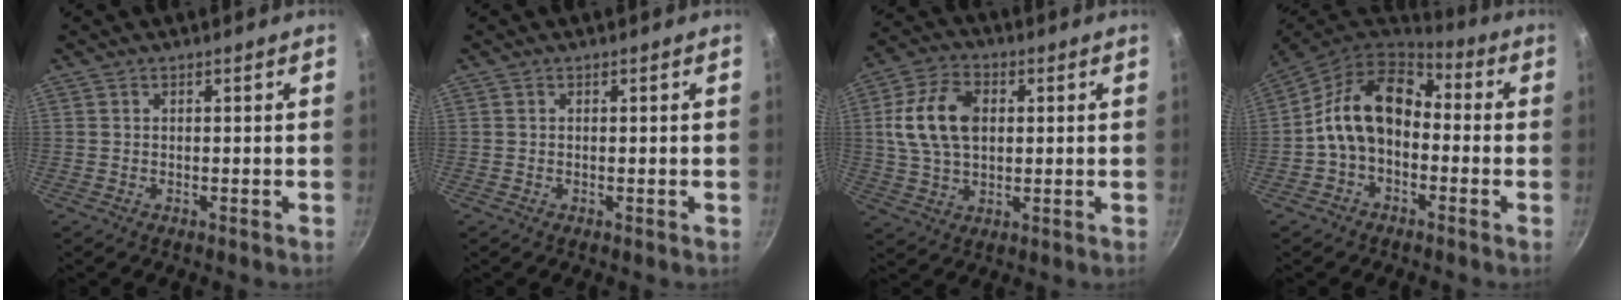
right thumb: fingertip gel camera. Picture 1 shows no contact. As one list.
[{"total": 0.0}, {"total": 12.8, "force": [2.0, 8.5, 9.3], "torque": [-0.160, 0.010, 0.031]}, {"total": 14.2, "force": [-0.9, 10.0, 10.0], "torque": [-0.157, 0.045, -0.036]}]